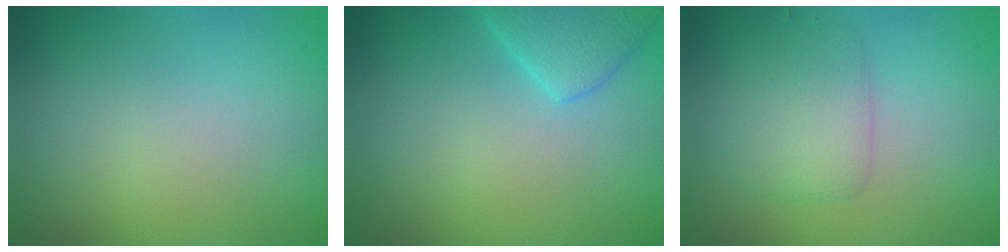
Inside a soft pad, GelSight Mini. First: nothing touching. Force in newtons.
{"total": 2.8, "press": 2.8, "slide": 0.3}
{"total": 2.9, "press": 2.9, "slide": 0.0}